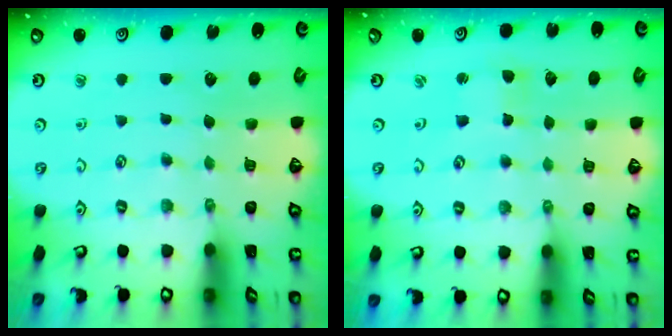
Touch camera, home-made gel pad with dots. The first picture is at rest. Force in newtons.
{"total": 0.9, "press": 0.9, "slide": 0.3}